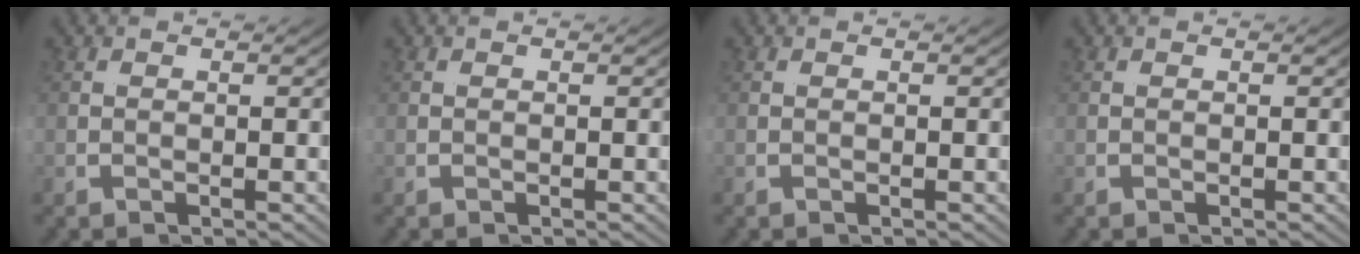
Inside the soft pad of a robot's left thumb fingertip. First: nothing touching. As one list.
[{"total": 0.0}, {"total": 0.0}, {"total": 0.0}]